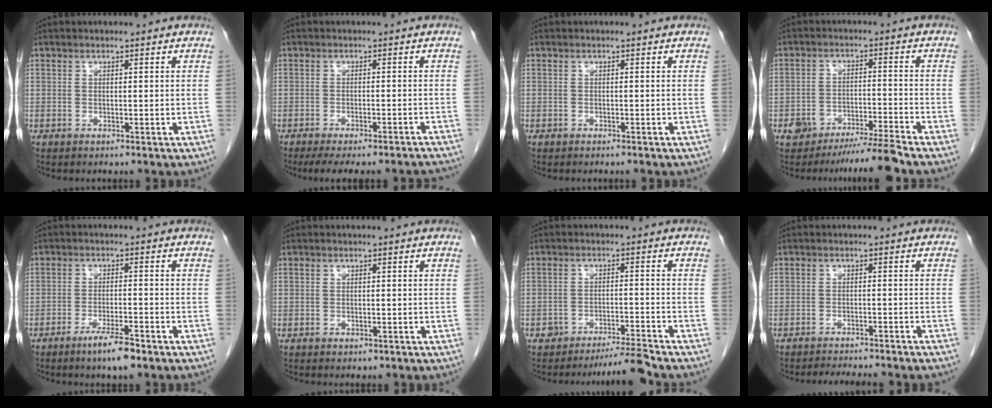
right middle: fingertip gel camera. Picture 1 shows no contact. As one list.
[{"total": 12.8, "force": [-11.6, 1.2, 5.1], "torque": [-0.067, -0.007, -0.144]}, {"total": 0.5, "force": [-0.5, 0.0, 0.2], "torque": [-0.009, -0.001, -0.008]}, {"total": 5.6, "force": [-4.9, -0.8, 2.5], "torque": [-0.039, -0.009, -0.087]}, {"total": 5.2, "force": [-3.6, 0.5, 3.7], "torque": [-0.070, -0.007, -0.061]}, {"total": 1.1, "force": [-0.6, 0.7, 0.5], "torque": [-0.007, 0.001, -0.004]}, {"total": 4.2, "force": [-4.0, -0.9, 1.0], "torque": [-0.016, -0.009, -0.066]}, {"total": 7.6, "force": [-6.9, 0.4, 3.0], "torque": [-0.036, -0.007, -0.094]}]